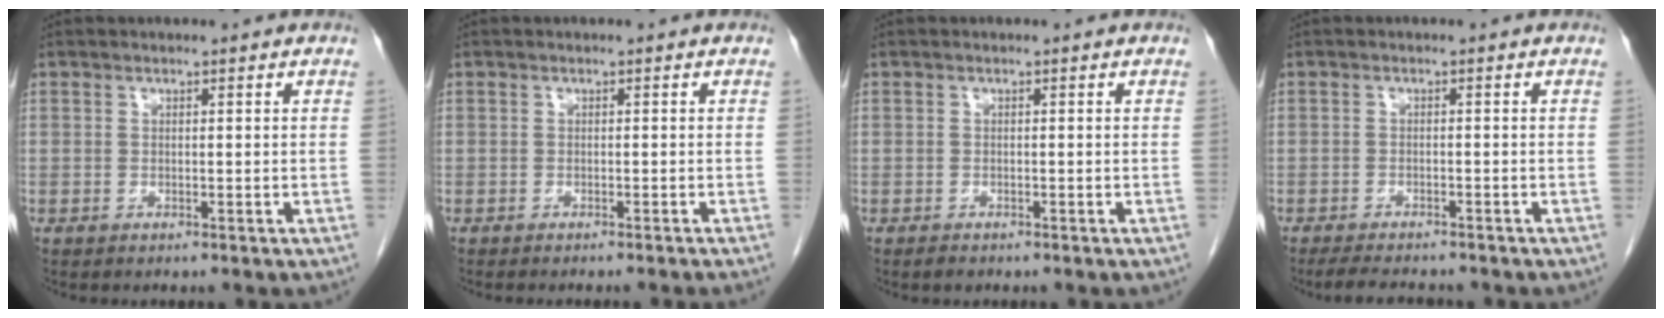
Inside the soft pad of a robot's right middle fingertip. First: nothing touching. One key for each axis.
{"total": 3.3, "fx": -2.9, "fy": -0.6, "fz": 1.5, "tx": -0.012, "ty": 0.003, "tz": -0.037}
{"total": 0.9, "fx": -0.8, "fy": 0.4, "fz": 0.4, "tx": -0.011, "ty": -0.001, "tz": -0.011}
{"total": 6.1, "fx": -5.4, "fy": 1.3, "fz": 2.5, "tx": -0.040, "ty": -0.011, "tz": -0.081}